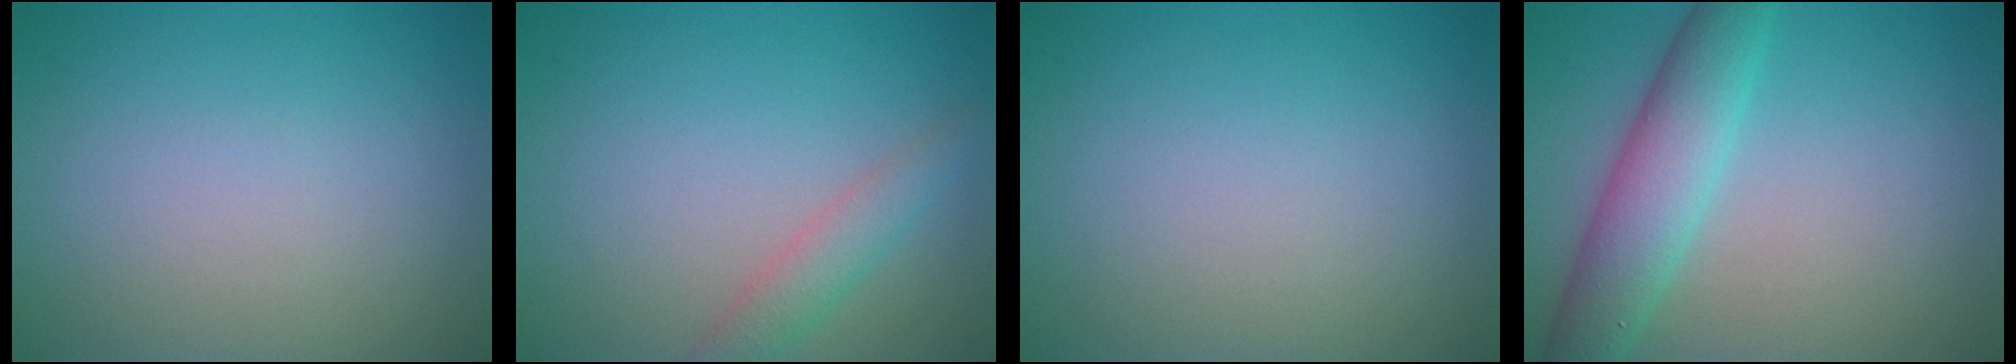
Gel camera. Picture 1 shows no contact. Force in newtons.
{"total": 2.2, "press": 2.2, "slide": 0.1}
{"total": 0.0}
{"total": 5.2, "press": 5.2, "slide": 0.0}